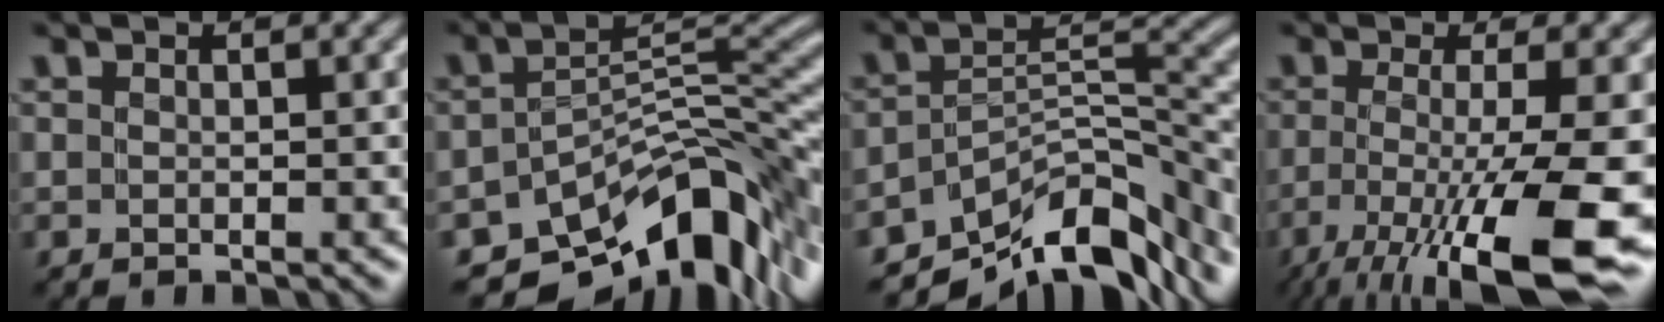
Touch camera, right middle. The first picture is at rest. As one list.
[{"total": 10.0, "force": [-7.0, 4.1, 5.8], "torque": [-0.066, -0.002, -0.122]}, {"total": 9.9, "force": [-8.1, 3.4, 4.6], "torque": [-0.059, 0.003, -0.145]}, {"total": 11.3, "force": [-5.3, 2.6, 9.6], "torque": [-0.167, -0.025, -0.089]}]